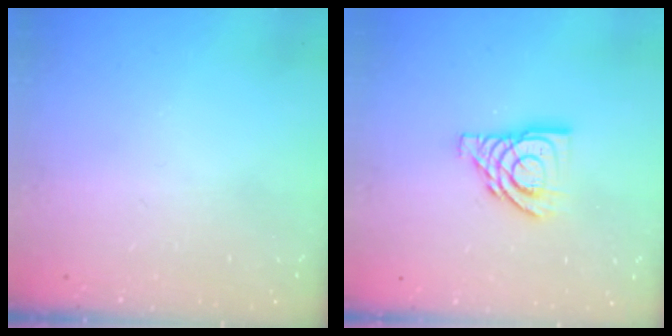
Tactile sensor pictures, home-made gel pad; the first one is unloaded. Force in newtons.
{"total": 12.4, "press": 12.3, "slide": 1.3}